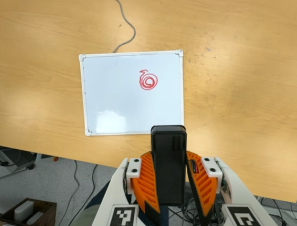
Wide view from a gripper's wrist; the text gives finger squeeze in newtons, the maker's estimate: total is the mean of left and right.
{"total": 8.6, "left": 7.4, "right": 9.8}